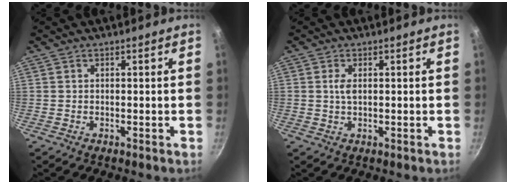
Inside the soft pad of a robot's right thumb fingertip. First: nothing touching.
{"total": 1.9, "force": [0.4, 0.9, 1.6], "torque": [-0.032, 0.000, 0.009]}